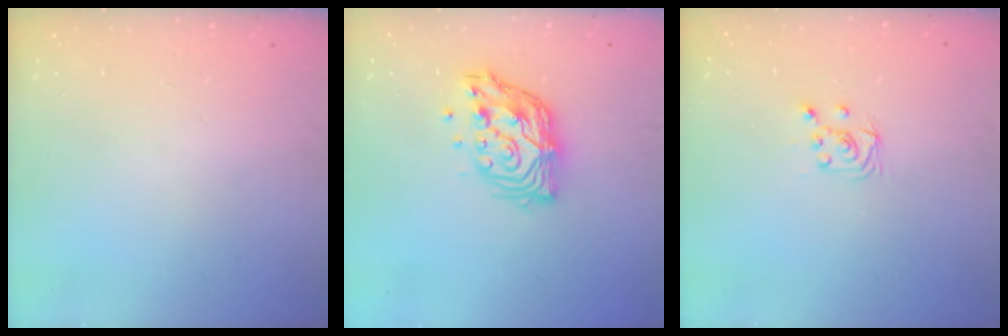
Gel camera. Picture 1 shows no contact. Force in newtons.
{"total": 12.2, "press": 12.2, "slide": 1.0}
{"total": 5.1, "press": 5.1, "slide": 0.5}